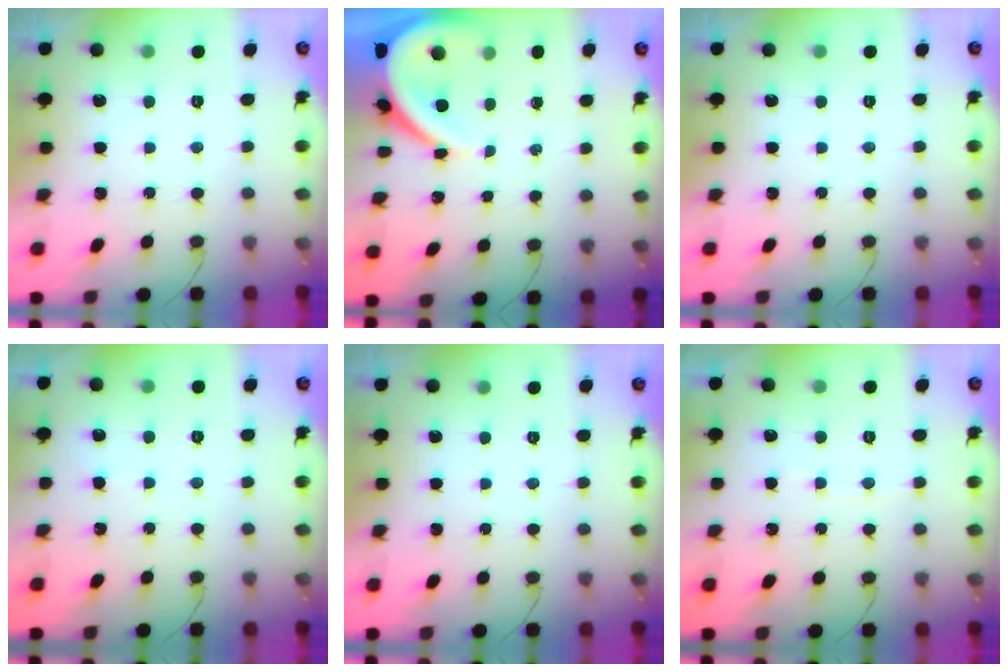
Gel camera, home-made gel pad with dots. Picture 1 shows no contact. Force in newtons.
{"total": 8.3, "press": 8.2, "slide": 1.0}
{"total": 0.0}
{"total": 2.5, "press": 2.5, "slide": 0.3}
{"total": 0.0}
{"total": 2.0, "press": 2.0, "slide": 0.3}